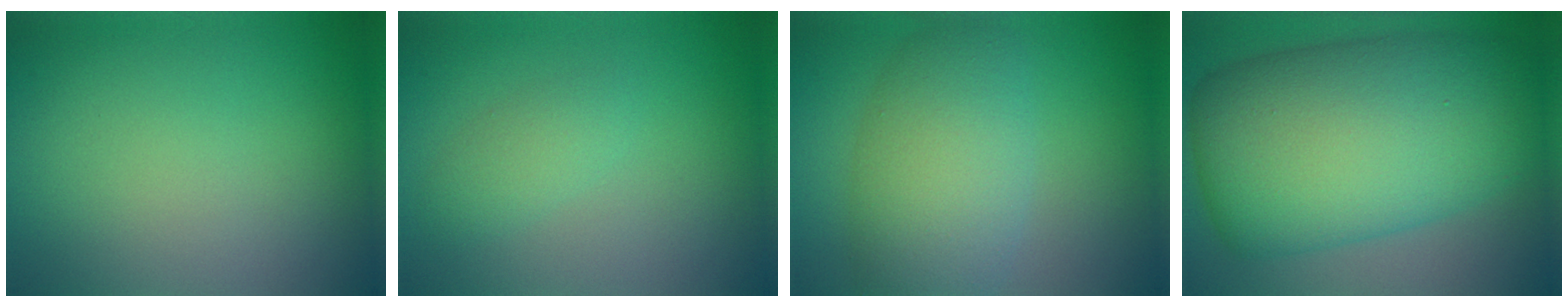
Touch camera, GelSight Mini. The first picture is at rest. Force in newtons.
{"total": 1.6, "press": 1.6, "slide": 0.1}
{"total": 7.0, "press": 7.0, "slide": 0.2}
{"total": 15.1, "press": 15.1, "slide": 0.2}